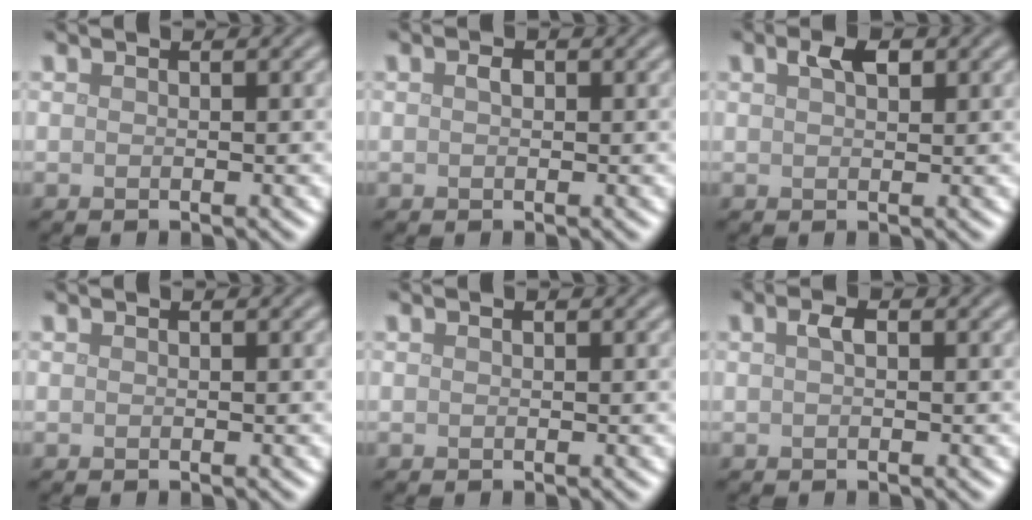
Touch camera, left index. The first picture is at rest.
{"total": 0.9, "force": [0.2, 0.6, 0.7], "torque": [-0.013, 0.000, 0.001]}
{"total": 2.0, "force": [1.0, 1.0, 1.5], "torque": [-0.026, 0.004, 0.020]}
{"total": 0.0}
{"total": 0.0}
{"total": 1.2, "force": [0.3, 0.5, 1.0], "torque": [-0.021, 0.003, 0.004]}